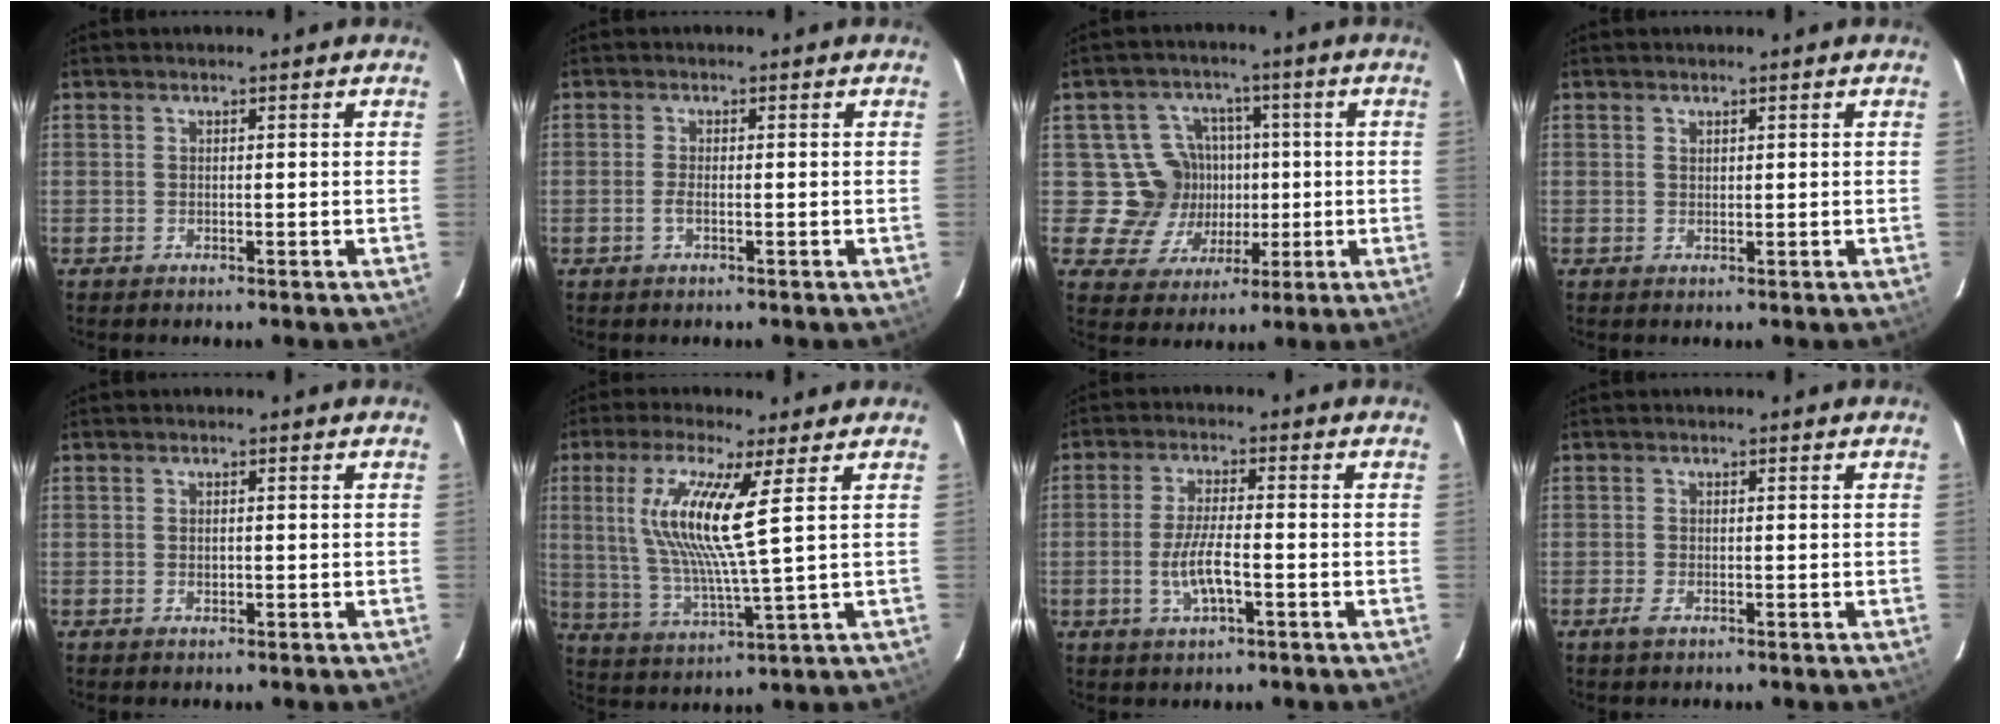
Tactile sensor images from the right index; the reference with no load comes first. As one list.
[{"total": 1.5, "force": [-0.6, 0.2, 1.4], "torque": [-0.030, 0.000, -0.011]}, {"total": 10.0, "force": [-0.1, 9.8, 2.0], "torque": [-0.046, 0.017, 0.001]}, {"total": 0.7, "force": [0.5, 0.4, 0.1], "torque": [-0.002, 0.002, 0.009]}, {"total": 1.0, "force": [-0.1, 0.7, 0.7], "torque": [-0.012, 0.003, -0.001]}, {"total": 12.5, "force": [3.8, 0.2, 11.9], "torque": [-0.231, -0.009, 0.079]}, {"total": 6.6, "force": [-2.1, 1.6, 6.0], "torque": [-0.121, -0.004, -0.040]}, {"total": 1.7, "force": [-1.0, 0.7, 1.2], "torque": [-0.026, -0.003, -0.019]}]